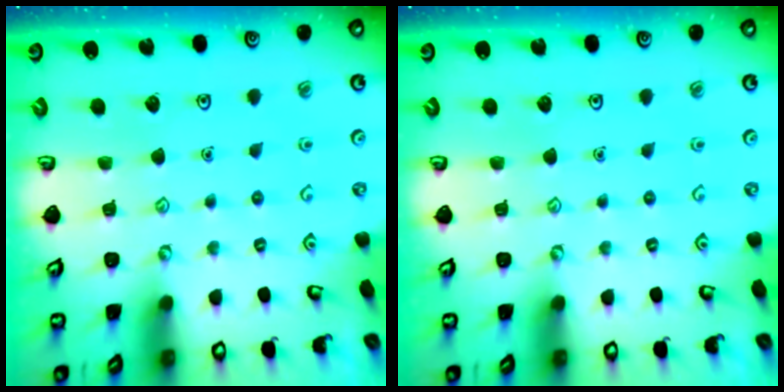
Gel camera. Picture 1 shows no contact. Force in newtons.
{"total": 0.0}